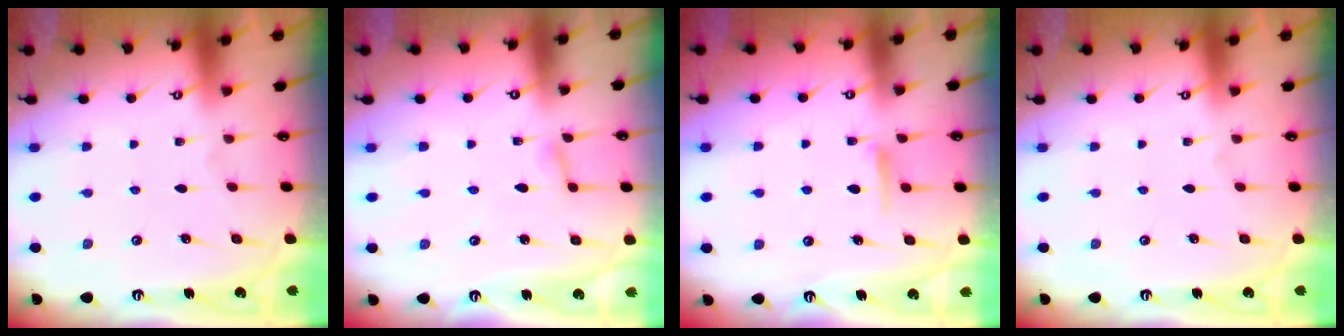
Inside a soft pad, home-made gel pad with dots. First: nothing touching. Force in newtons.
{"total": 3.0, "press": 3.0, "slide": 0.3}
{"total": 6.0, "press": 5.9, "slide": 0.8}
{"total": 0.0}